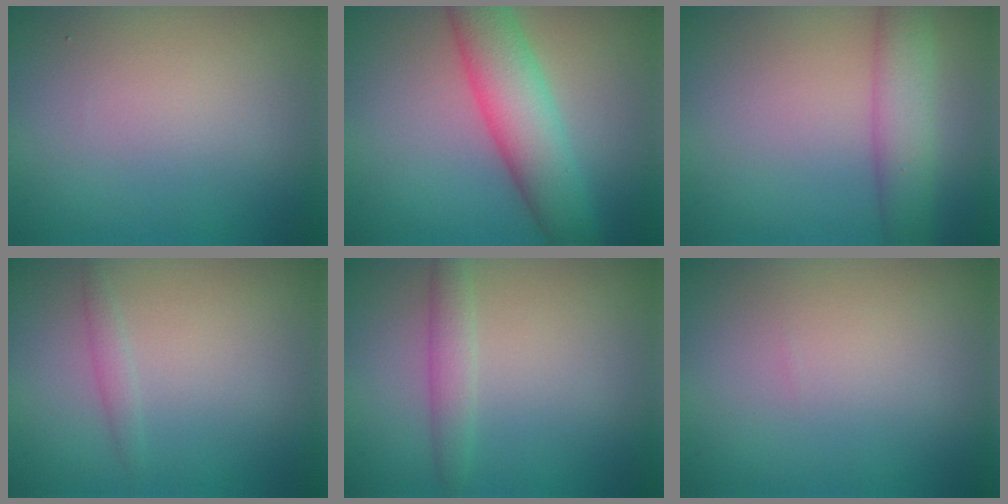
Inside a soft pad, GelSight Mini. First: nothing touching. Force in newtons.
{"total": 6.8, "press": 6.8, "slide": 0.3}
{"total": 4.3, "press": 4.3, "slide": 0.1}
{"total": 1.0, "press": 1.0, "slide": 0.1}
{"total": 1.9, "press": 1.9, "slide": 0.0}
{"total": 0.0}